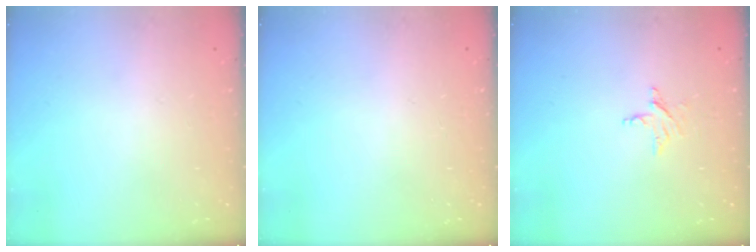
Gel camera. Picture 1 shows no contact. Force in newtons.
{"total": 0.0}
{"total": 3.8, "press": 3.8, "slide": 0.3}